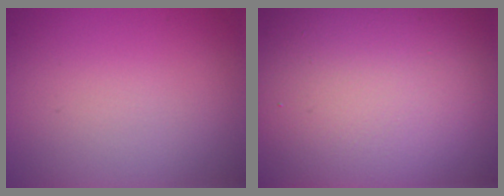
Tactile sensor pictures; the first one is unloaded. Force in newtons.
{"total": 27.3, "press": 27.3, "slide": 1.3}